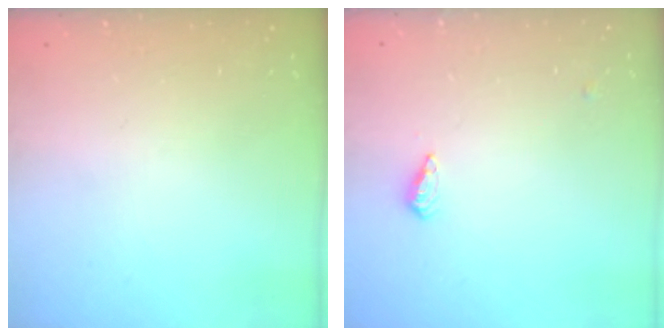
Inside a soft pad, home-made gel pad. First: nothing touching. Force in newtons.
{"total": 3.5, "press": 3.5, "slide": 0.4}